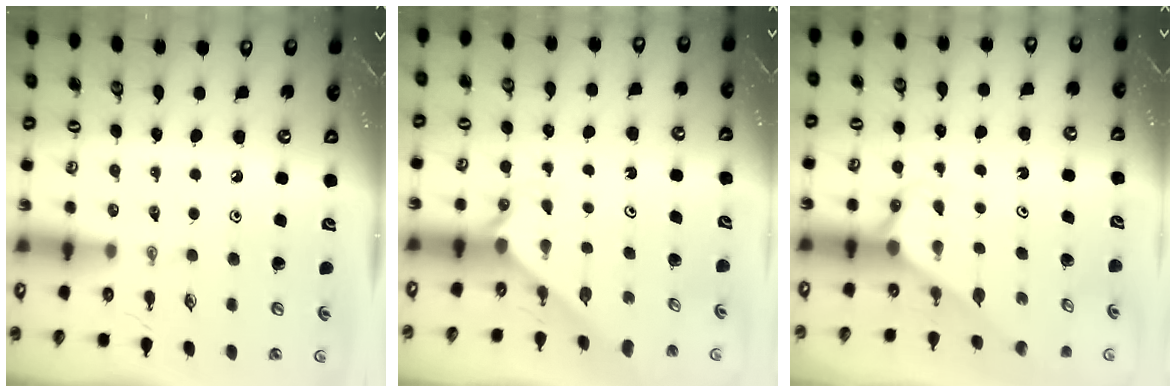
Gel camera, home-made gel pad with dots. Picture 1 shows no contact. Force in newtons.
{"total": 3.0, "press": 3.0, "slide": 0.2}
{"total": 2.4, "press": 2.4, "slide": 0.1}